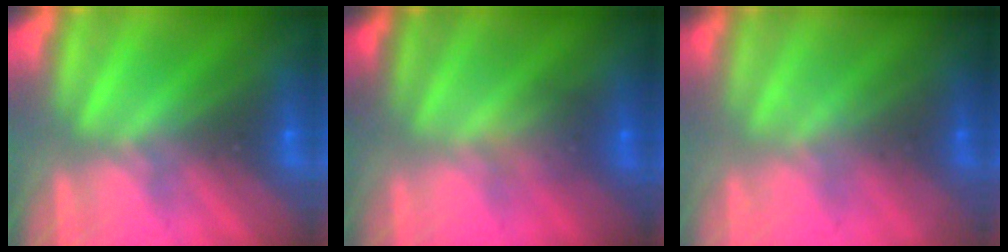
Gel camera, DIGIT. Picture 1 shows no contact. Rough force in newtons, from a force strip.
{"total": 1.6}
{"total": 1.3}